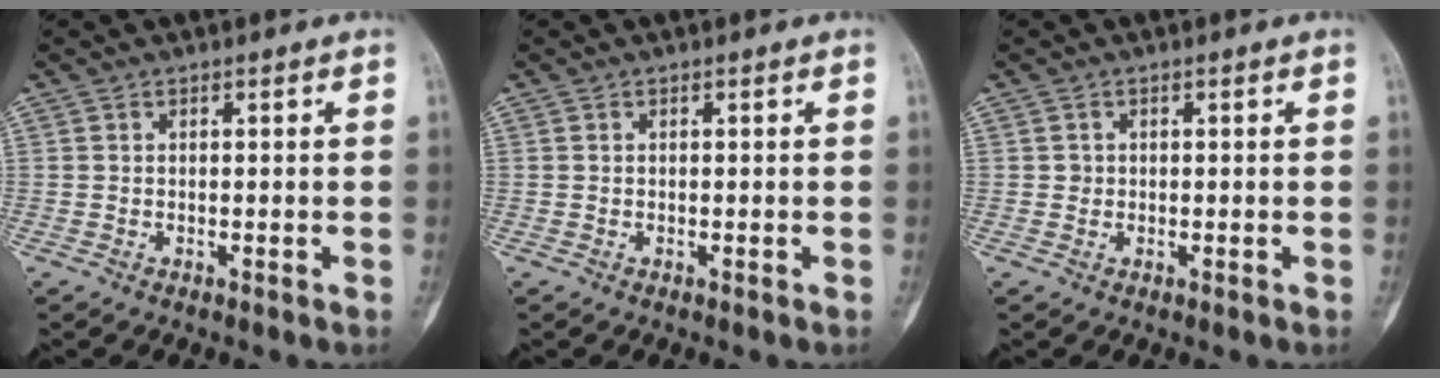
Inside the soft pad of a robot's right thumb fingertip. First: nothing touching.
{"total": 0.0}
{"total": 0.9, "force": [0.0, 0.9, 0.1], "torque": [0.004, 0.003, 0.000]}